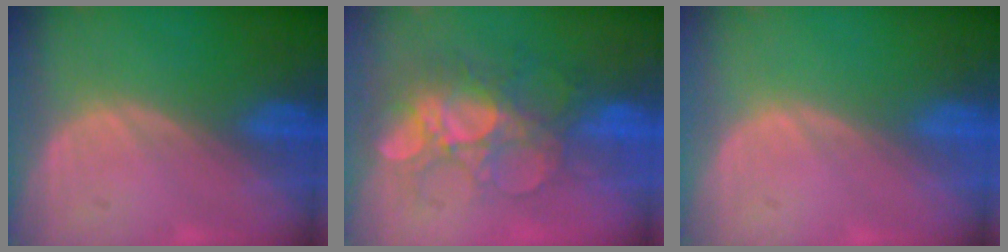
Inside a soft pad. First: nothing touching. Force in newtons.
{"total": 9.1, "press": 8.6, "slide": 3.1}
{"total": 0.0}